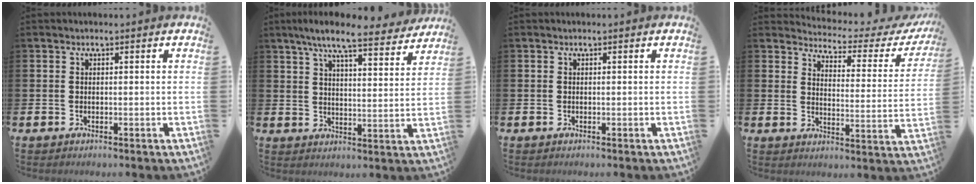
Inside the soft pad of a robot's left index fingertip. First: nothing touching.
{"total": 8.6, "force": [7.6, 1.1, 3.7], "torque": [-0.078, -0.041, 0.131]}
{"total": 0.0}
{"total": 3.4, "force": [3.1, 1.0, 0.9], "torque": [-0.036, -0.033, 0.043]}